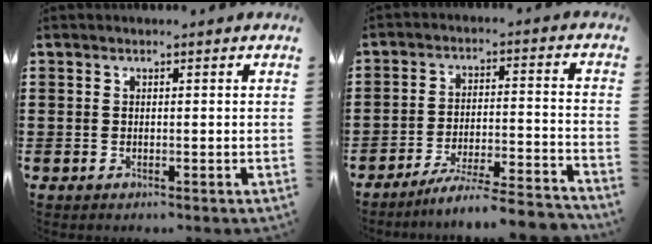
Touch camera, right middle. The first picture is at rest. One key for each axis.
{"total": 6.6, "fx": -6.1, "fy": -0.3, "fz": 2.4, "tx": -0.047, "ty": -0.010, "tz": -0.119}